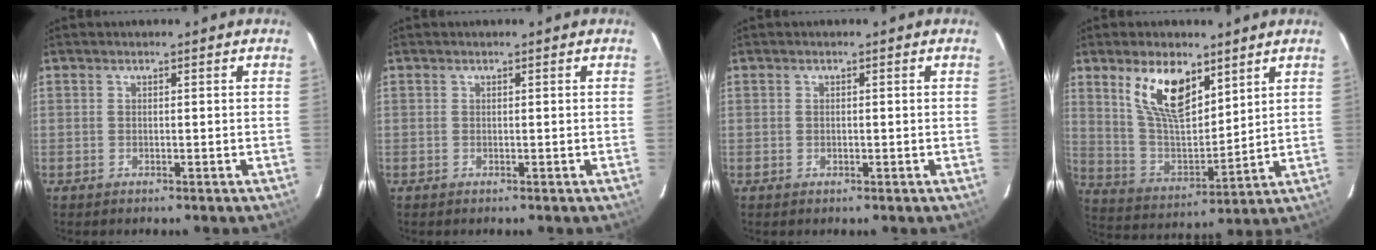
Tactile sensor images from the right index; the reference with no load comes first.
{"total": 0.0}
{"total": 0.6, "force": [-0.1, 0.5, 0.3], "torque": [-0.005, 0.001, -0.001]}
{"total": 13.5, "force": [7.7, 5.9, 9.4], "torque": [-0.177, 0.002, 0.158]}